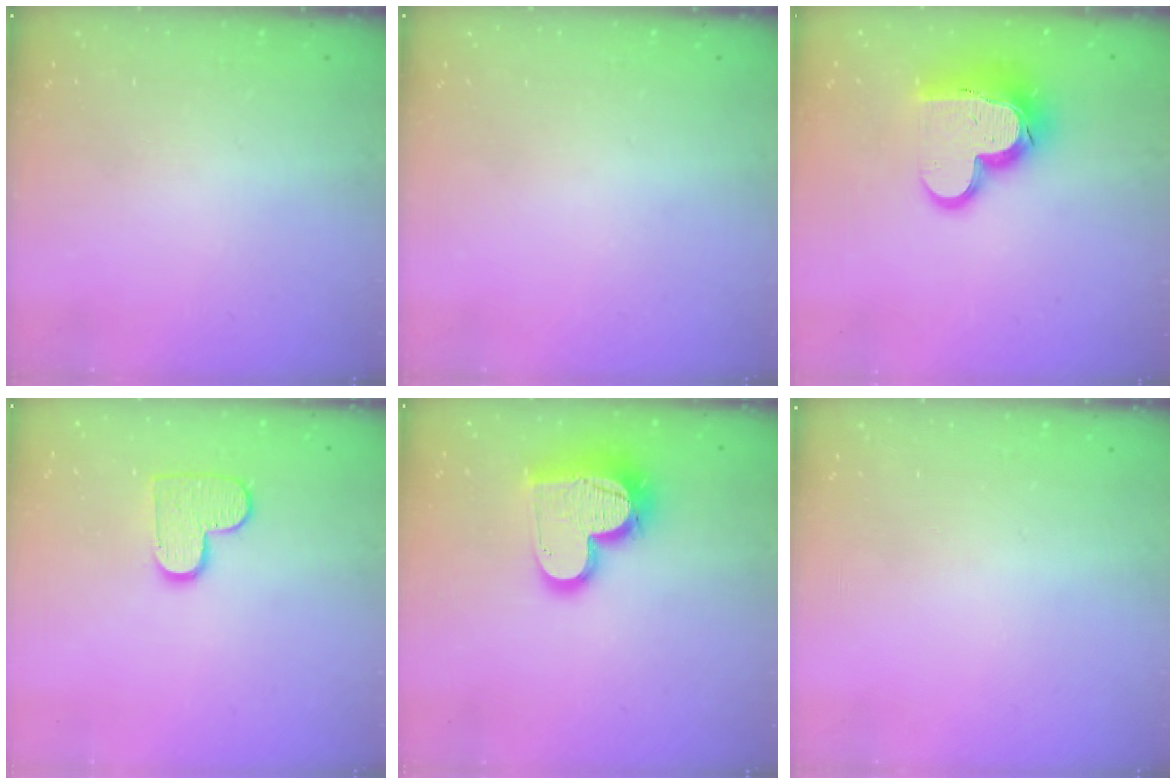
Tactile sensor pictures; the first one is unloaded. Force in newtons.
{"total": 0.0}
{"total": 16.3, "press": 16.3, "slide": 1.1}
{"total": 10.0, "press": 10.0, "slide": 0.6}
{"total": 17.7, "press": 17.6, "slide": 1.5}
{"total": 0.0}